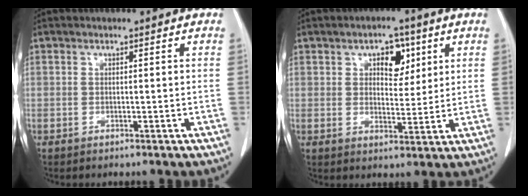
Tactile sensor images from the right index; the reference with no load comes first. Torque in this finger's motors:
{"motor_torque": [0.21, 0.20, 0.06, 0.04]}